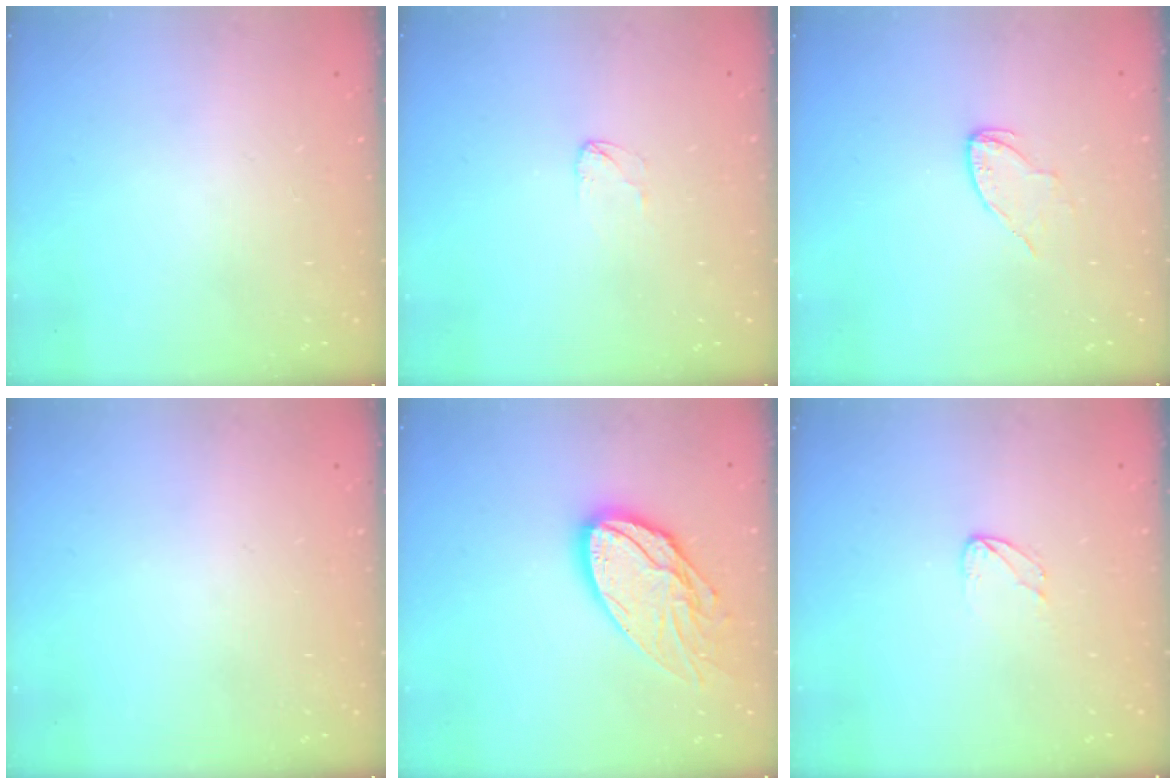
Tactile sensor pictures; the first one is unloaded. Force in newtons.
{"total": 2.5, "press": 2.5, "slide": 0.2}
{"total": 4.9, "press": 4.9, "slide": 0.4}
{"total": 0.0}
{"total": 16.0, "press": 16.0, "slide": 1.6}
{"total": 3.8, "press": 3.8, "slide": 0.3}